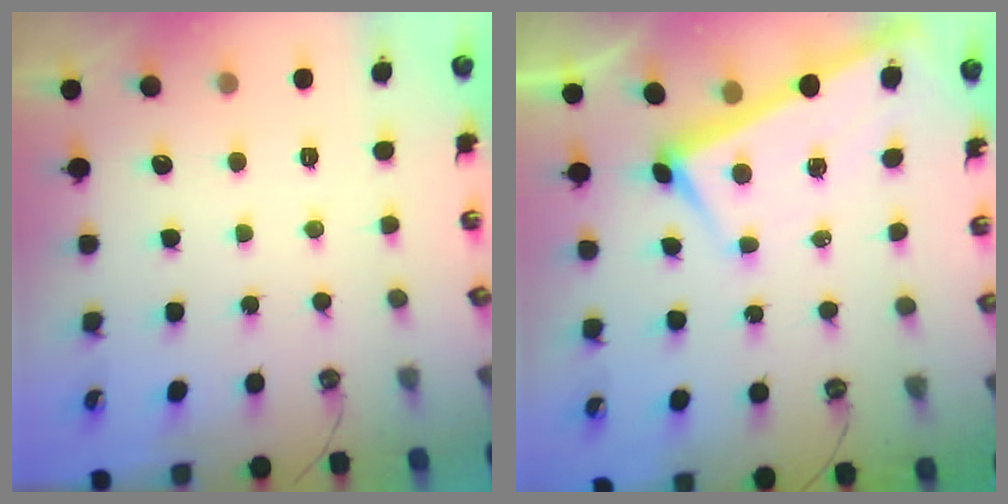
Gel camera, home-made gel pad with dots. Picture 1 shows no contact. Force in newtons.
{"total": 3.2, "press": 3.2, "slide": 0.0}